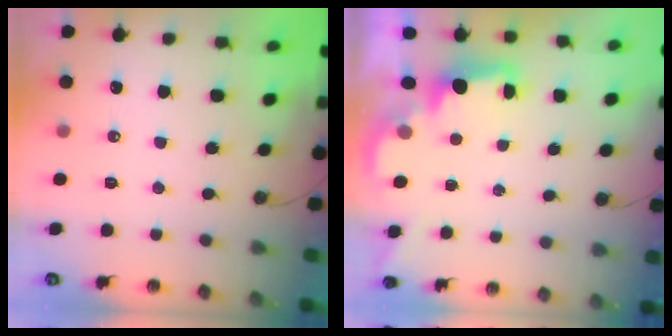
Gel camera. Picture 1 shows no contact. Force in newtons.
{"total": 2.0, "press": 1.9, "slide": 0.8}